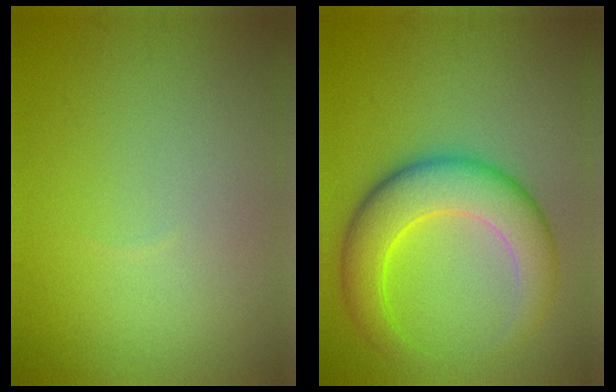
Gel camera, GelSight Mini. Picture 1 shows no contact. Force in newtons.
{"total": 7.7, "press": 7.7, "slide": 0.3}